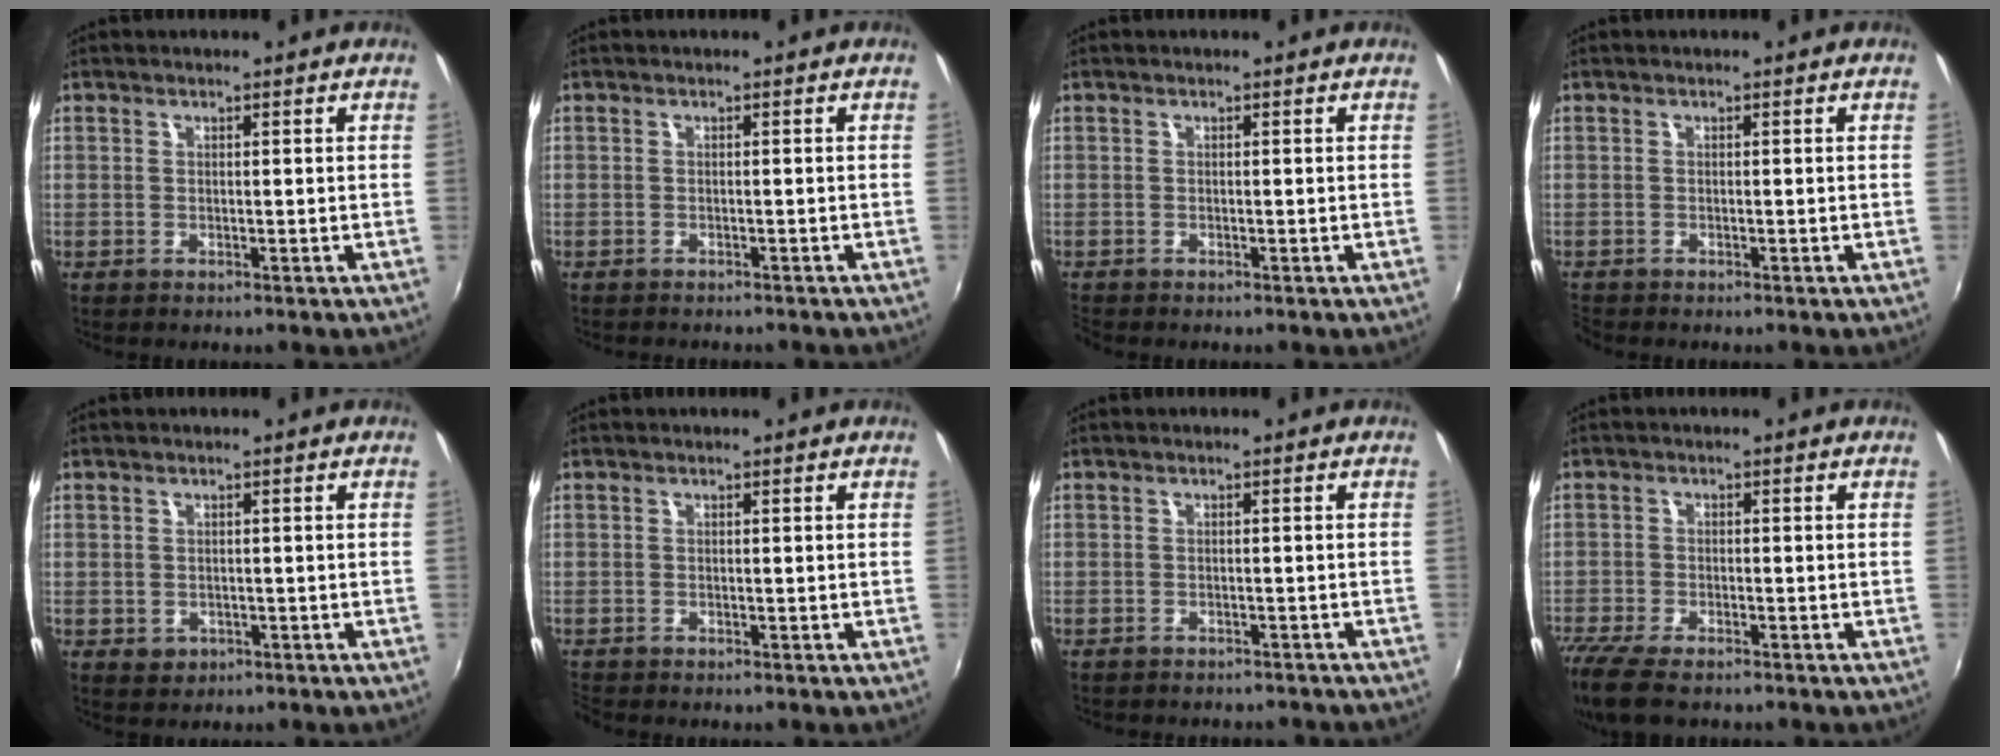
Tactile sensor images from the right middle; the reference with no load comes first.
{"total": 2.2, "force": [-2.0, 0.5, 0.7], "torque": [-0.019, -0.009, -0.029]}
{"total": 0.8, "force": [-0.7, 0.1, 0.3], "torque": [-0.004, -0.004, -0.014]}
{"total": 1.1, "force": [-1.1, 0.2, 0.2], "torque": [-0.006, -0.008, -0.022]}
{"total": 2.2, "force": [-0.6, 1.9, 0.9], "torque": [-0.016, -0.002, -0.005]}
{"total": 1.0, "force": [-0.9, 0.1, 0.3], "torque": [-0.006, -0.006, -0.017]}
{"total": 6.2, "force": [-5.6, 1.8, 1.9], "torque": [-0.044, -0.010, -0.071]}
{"total": 10.2, "force": [-8.0, 2.9, 5.7], "torque": [-0.143, -0.045, -0.150]}